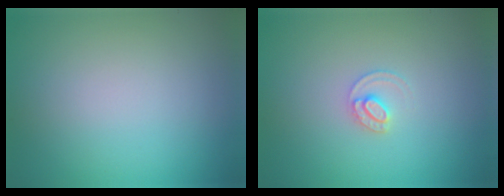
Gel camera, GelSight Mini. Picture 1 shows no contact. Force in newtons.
{"total": 1.5, "press": 1.5, "slide": 0.2}